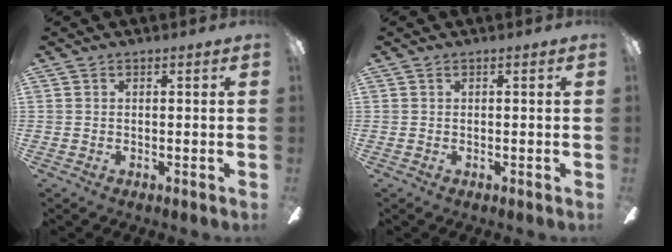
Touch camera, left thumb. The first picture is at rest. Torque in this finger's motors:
{"motor_torque": [0.00, 0.00, 0.04, -0.03, 0.00]}